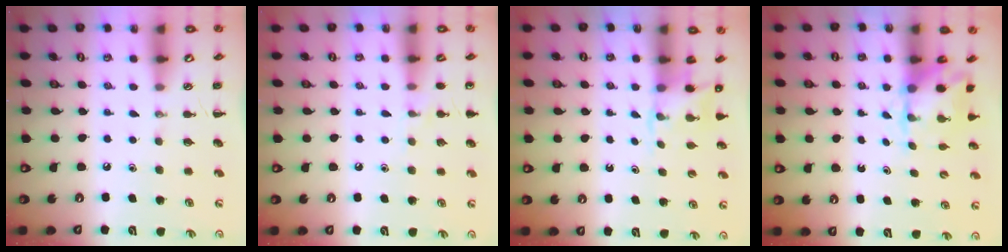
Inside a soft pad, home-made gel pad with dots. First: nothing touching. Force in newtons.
{"total": 4.6, "press": 4.4, "slide": 1.5}
{"total": 3.6, "press": 3.6, "slide": 0.7}
{"total": 3.7, "press": 3.5, "slide": 1.1}